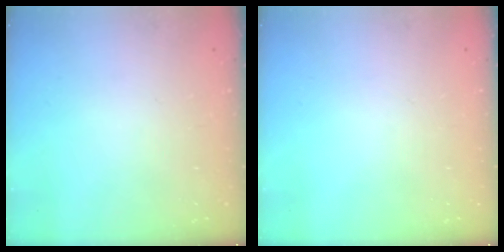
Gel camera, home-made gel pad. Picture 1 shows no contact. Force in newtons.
{"total": 0.0}